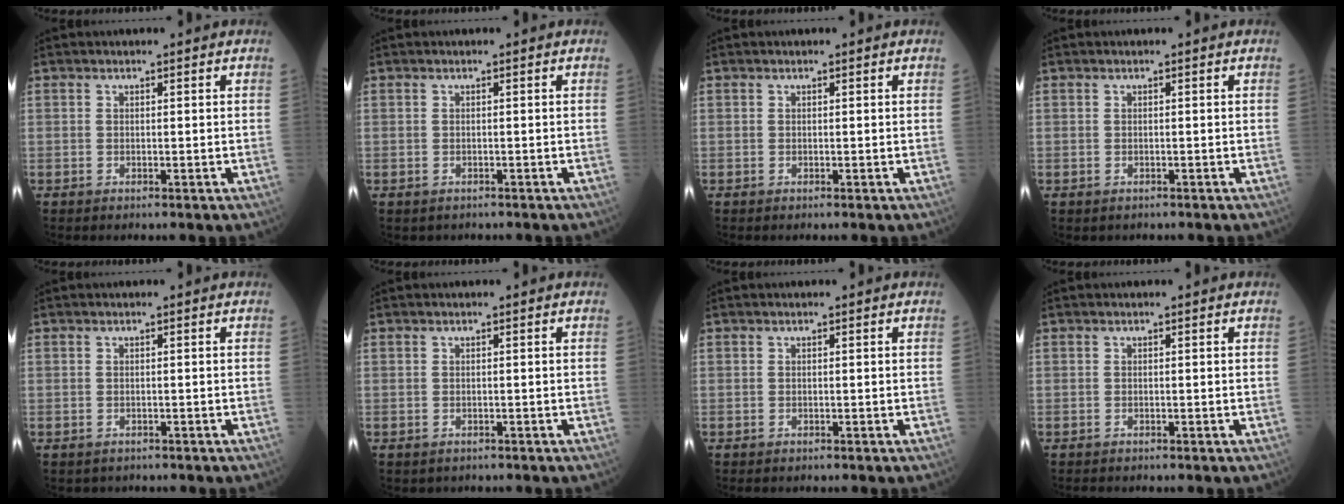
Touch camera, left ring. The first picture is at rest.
{"total": 1.1, "force": [-0.8, 0.7, 0.0], "torque": [-0.006, 0.002, -0.009]}
{"total": 0.0}
{"total": 0.5, "force": [-0.3, 0.4, 0.1], "torque": [-0.006, 0.002, -0.002]}
{"total": 1.8, "force": [-1.5, 1.0, 0.1], "torque": [-0.008, 0.001, -0.018]}
{"total": 1.3, "force": [-1.0, 0.8, 0.1], "torque": [-0.006, 0.001, -0.011]}
{"total": 0.6, "force": [-0.5, 0.2, 0.1], "torque": [-0.006, 0.001, -0.007]}
{"total": 1.0, "force": [-0.9, 0.3, 0.3], "torque": [-0.007, -0.002, -0.011]}